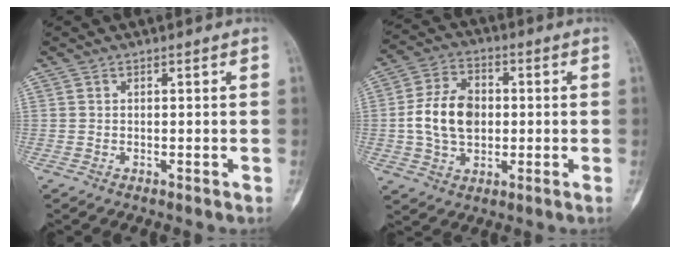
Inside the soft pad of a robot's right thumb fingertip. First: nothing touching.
{"total": 11.2, "force": [-0.2, 7.6, 8.2], "torque": [-0.141, 0.014, -0.006]}